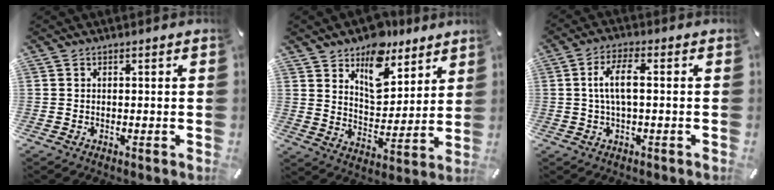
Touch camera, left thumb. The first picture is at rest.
{"total": 12.2, "force": [8.7, 7.5, 4.0], "torque": [-0.057, -0.067, 0.161]}
{"total": 7.1, "force": [0.3, 2.6, 6.6], "torque": [-0.137, 0.006, 0.001]}